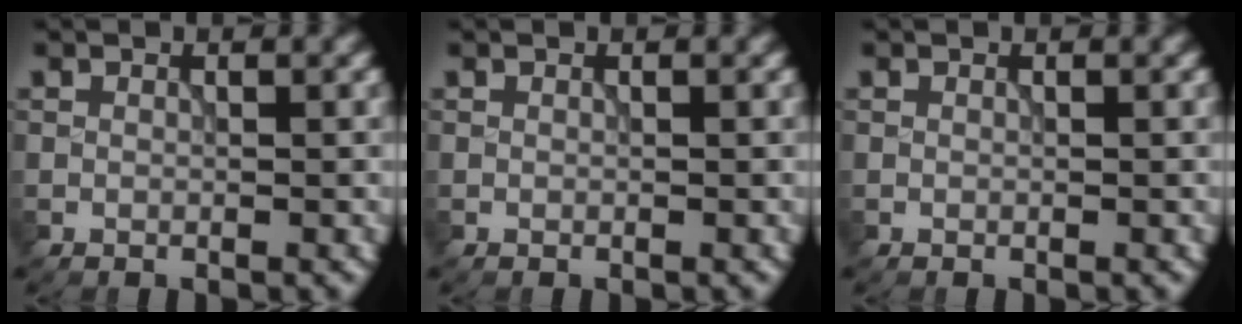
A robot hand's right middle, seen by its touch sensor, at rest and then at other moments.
{"total": 0.0}
{"total": 0.0}